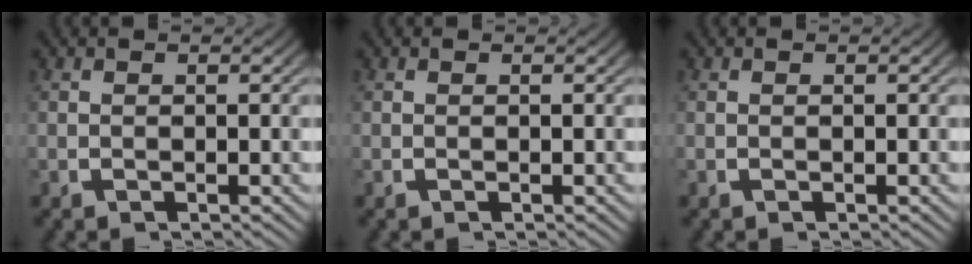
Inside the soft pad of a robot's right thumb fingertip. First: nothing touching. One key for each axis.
{"total": 0.0}
{"total": 0.0}